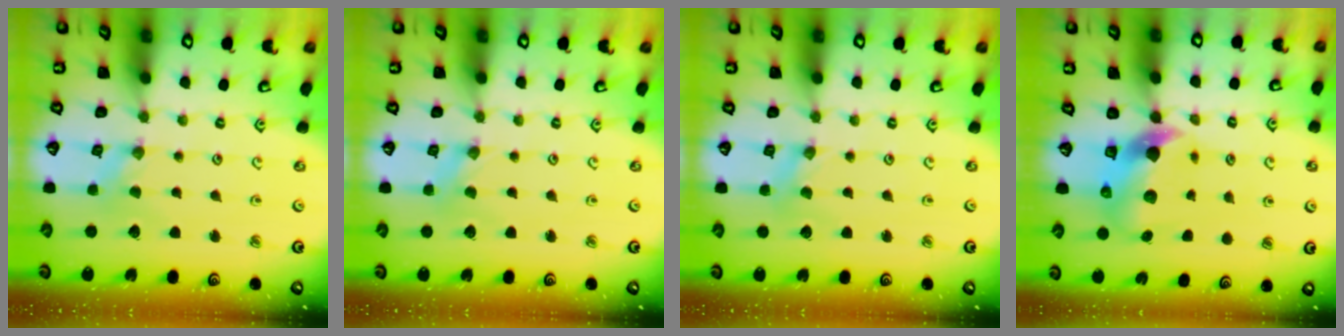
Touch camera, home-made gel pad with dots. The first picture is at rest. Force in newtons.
{"total": 0.0}
{"total": 1.0, "press": 1.0, "slide": 0.2}
{"total": 7.1, "press": 7.0, "slide": 1.0}